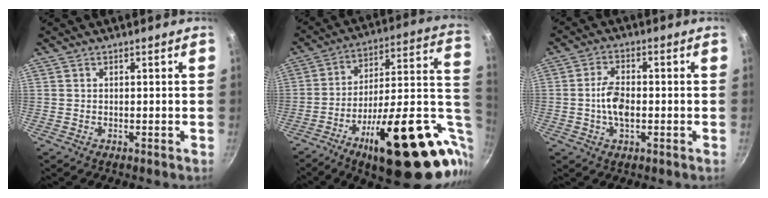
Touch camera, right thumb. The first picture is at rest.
{"total": 32.2, "force": [-6.9, 12.2, 29.0], "torque": [-0.374, 0.011, -0.094]}
{"total": 6.0, "force": [-0.8, 3.1, 5.1], "torque": [-0.095, 0.013, -0.020]}